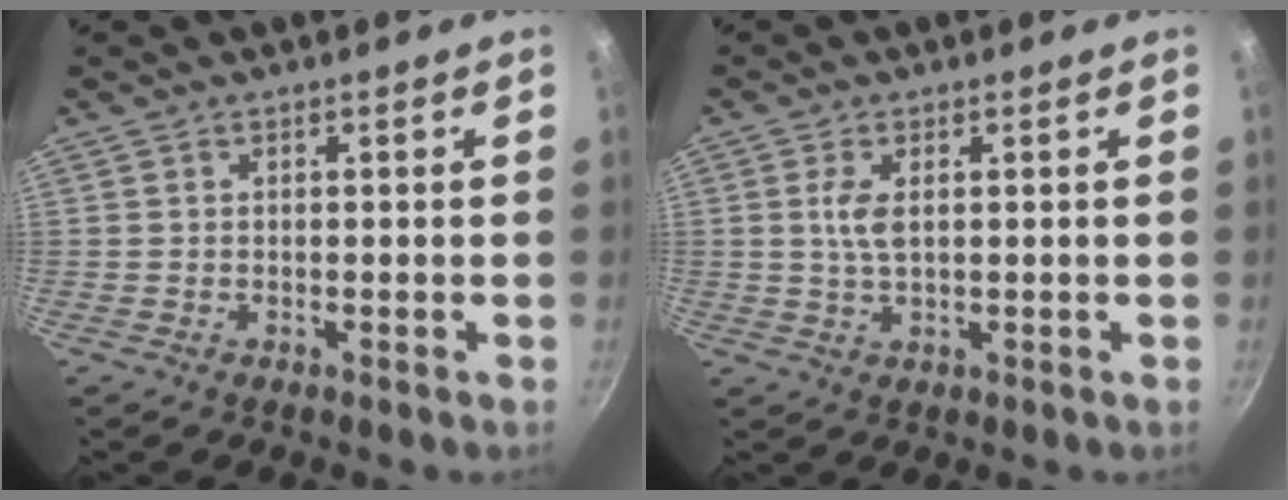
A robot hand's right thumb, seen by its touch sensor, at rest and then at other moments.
{"total": 3.9, "force": [0.8, 1.8, 3.3], "torque": [-0.068, -0.002, 0.016]}